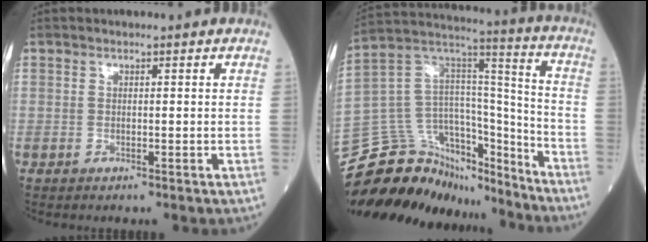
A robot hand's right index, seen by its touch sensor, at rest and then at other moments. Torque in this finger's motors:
{"motor_torque": [1.23, -0.91, 0.25, 0.02]}